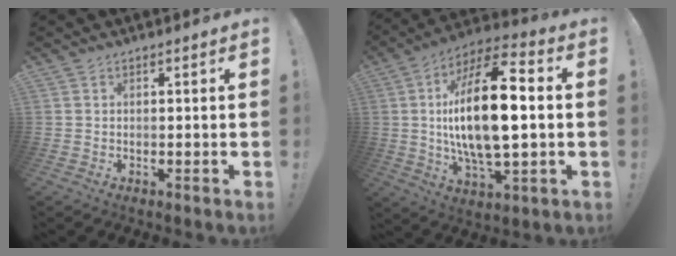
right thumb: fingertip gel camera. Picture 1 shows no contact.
{"total": 23.0, "force": [0.3, 9.1, 21.1], "torque": [-0.395, -0.004, -0.008]}